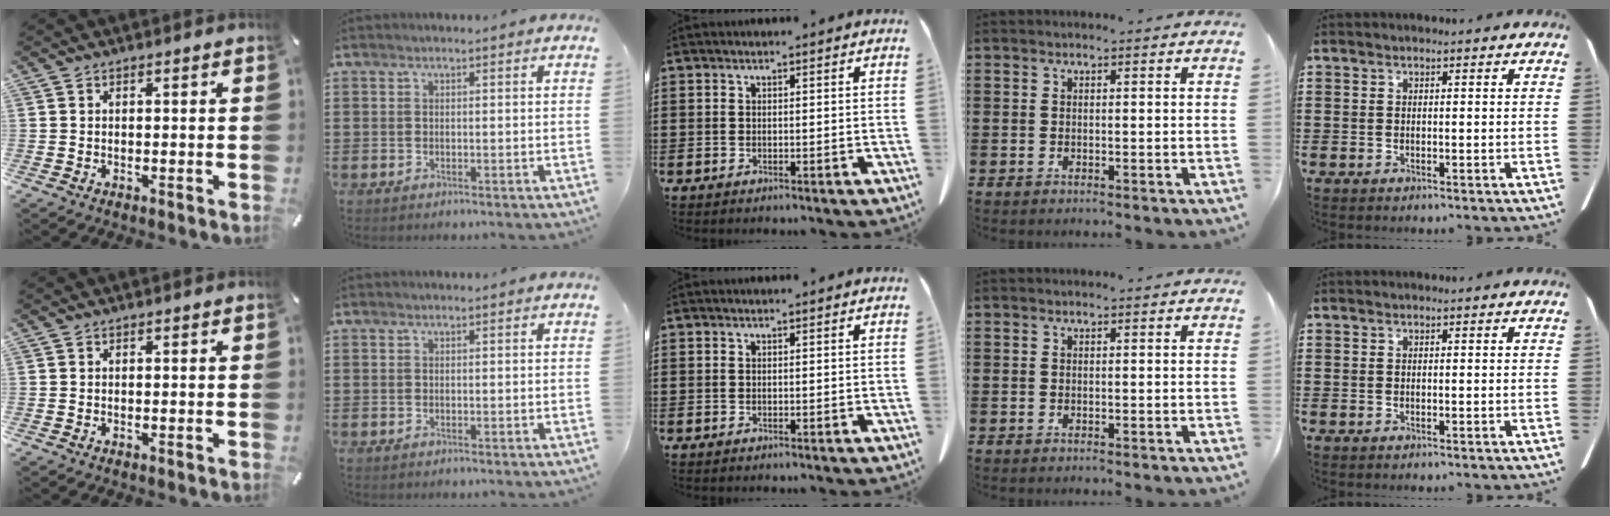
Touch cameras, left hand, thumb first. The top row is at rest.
{}